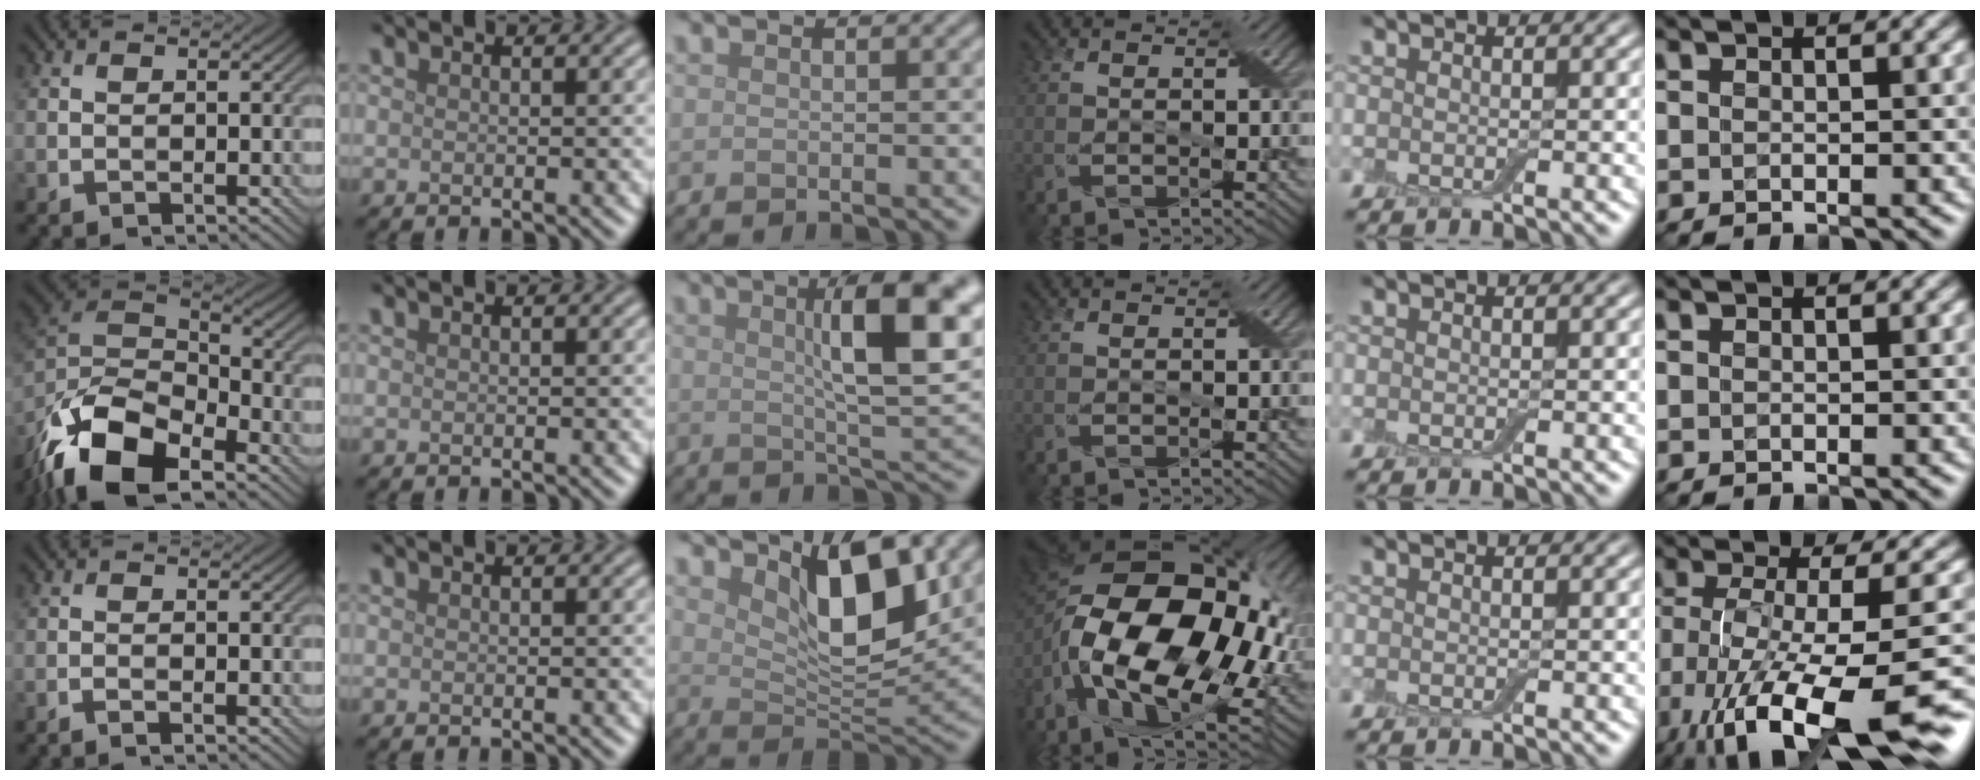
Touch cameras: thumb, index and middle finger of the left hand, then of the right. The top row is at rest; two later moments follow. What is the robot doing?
{"motion": "open", "object": "airpods case & airpods"}